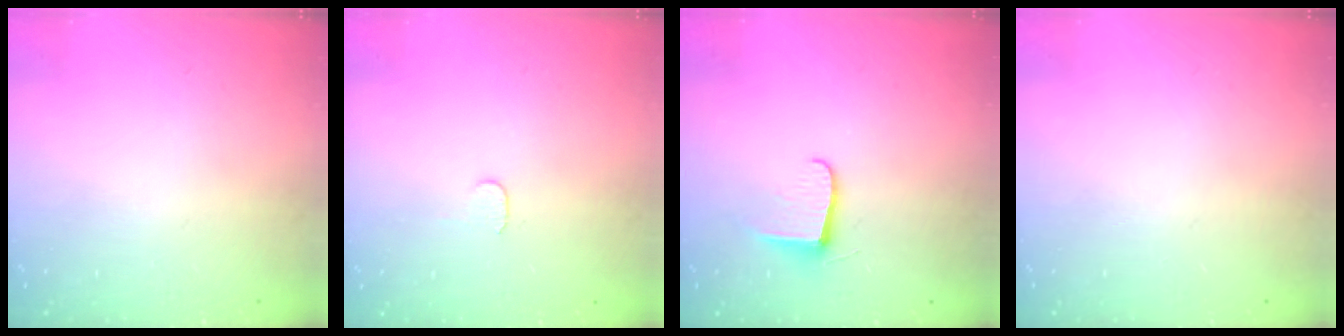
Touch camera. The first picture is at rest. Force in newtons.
{"total": 3.9, "press": 3.9, "slide": 0.3}
{"total": 6.2, "press": 6.2, "slide": 0.7}
{"total": 0.0}